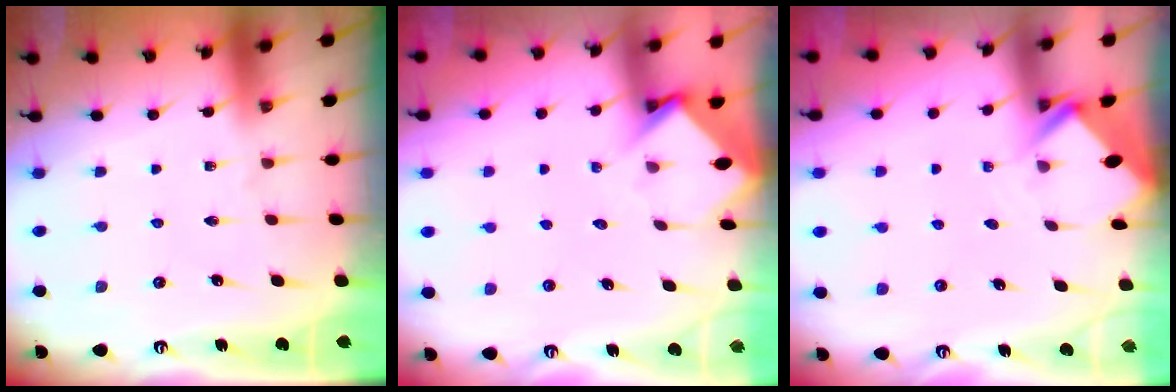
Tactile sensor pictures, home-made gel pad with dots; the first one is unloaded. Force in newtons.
{"total": 3.8, "press": 3.8, "slide": 0.2}
{"total": 2.7, "press": 2.7, "slide": 0.2}